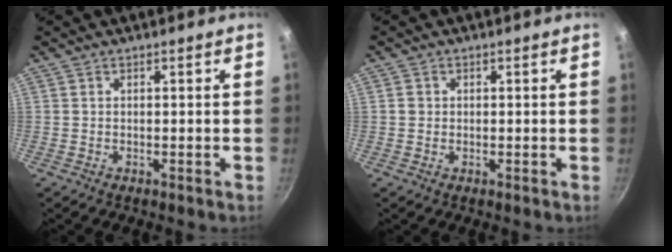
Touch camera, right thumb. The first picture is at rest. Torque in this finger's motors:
{"motor_torque": [0.01, -0.17, 0.07, 0.26, -0.01]}